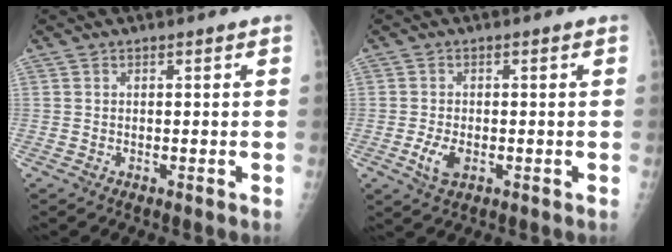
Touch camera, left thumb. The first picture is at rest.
{"total": 3.8, "force": [-1.1, 2.2, 3.0], "torque": [-0.062, -0.004, -0.017]}